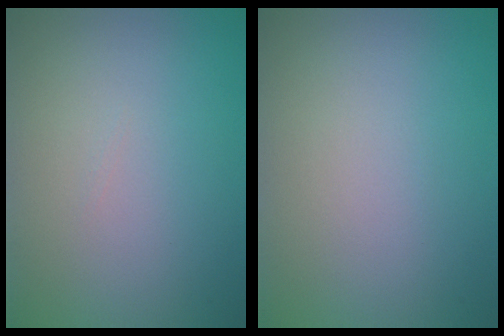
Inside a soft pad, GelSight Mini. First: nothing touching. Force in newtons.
{"total": 0.0}